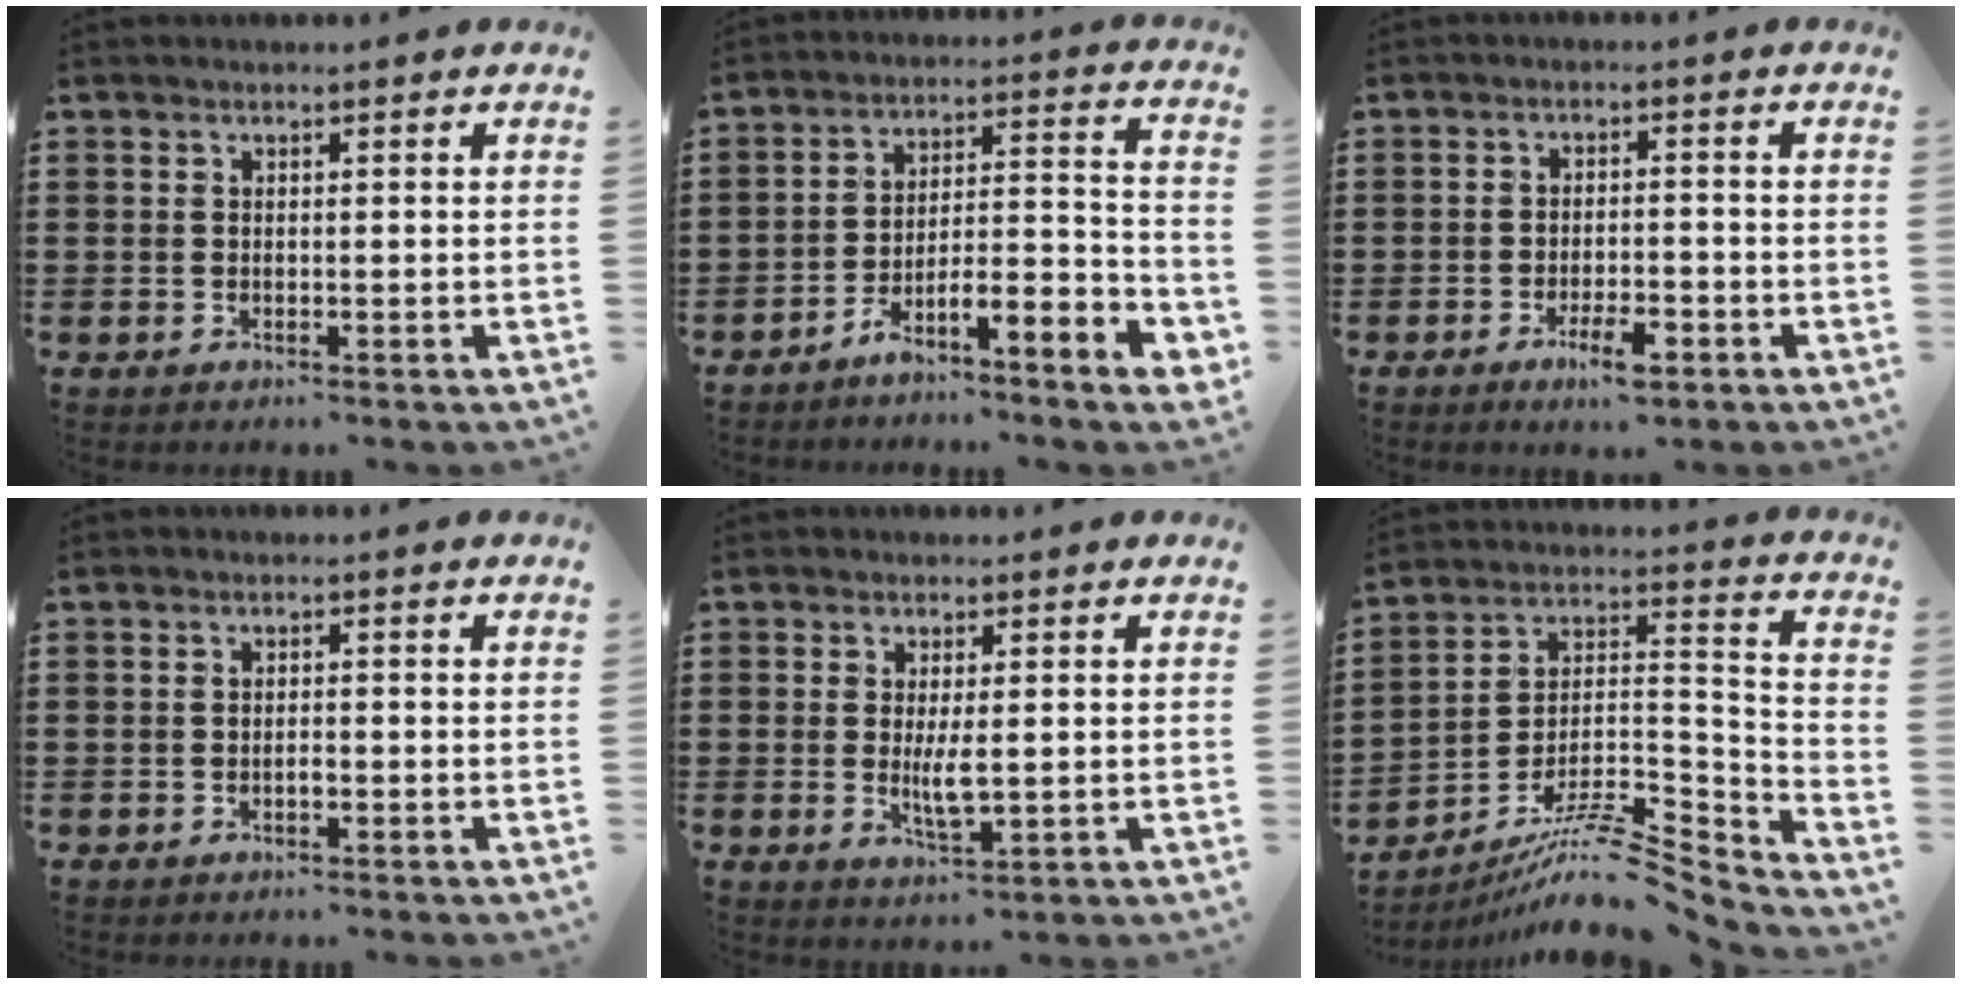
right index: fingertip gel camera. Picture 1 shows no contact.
{"total": 5.6, "force": [-5.1, -0.2, 2.4], "torque": [-0.038, -0.011, -0.102]}
{"total": 4.6, "force": [-2.7, 1.3, 3.5], "torque": [-0.070, -0.004, -0.049]}
{"total": 1.1, "force": [-0.5, 0.4, 0.9], "torque": [-0.019, -0.004, -0.009]}
{"total": 4.0, "force": [0.0, 1.2, 3.9], "torque": [-0.077, -0.002, -0.003]}
{"total": 10.2, "force": [-8.2, 2.3, 5.7], "torque": [-0.099, 0.014, -0.161]}